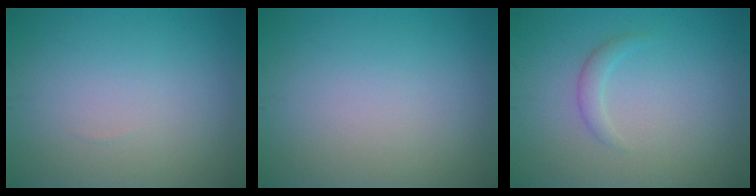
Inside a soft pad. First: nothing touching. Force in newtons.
{"total": 0.0}
{"total": 1.3, "press": 1.3, "slide": 0.0}